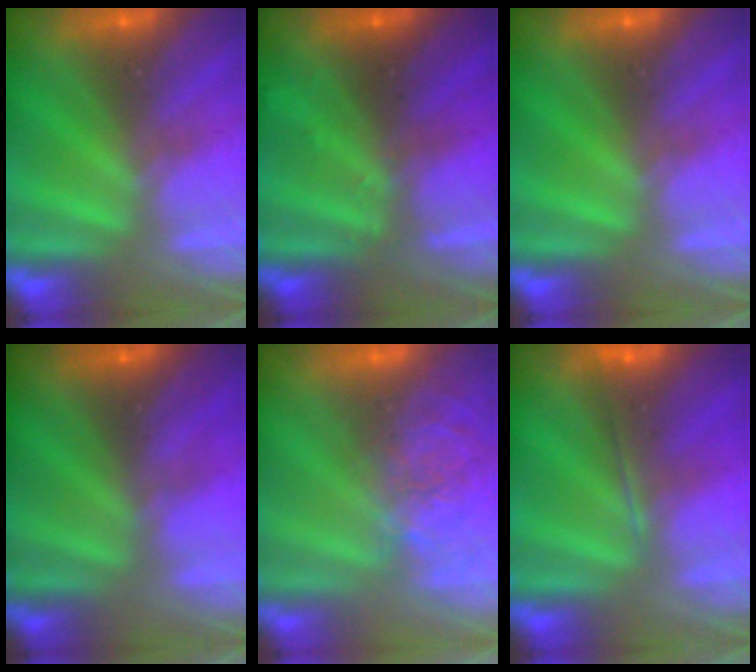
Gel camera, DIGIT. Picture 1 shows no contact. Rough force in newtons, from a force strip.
{"total": 2.4}
{"total": 0.0}
{"total": 4.2}
{"total": 3.8}
{"total": 1.8}